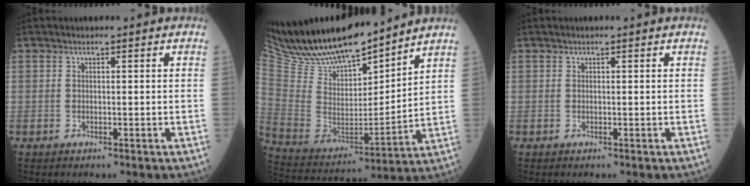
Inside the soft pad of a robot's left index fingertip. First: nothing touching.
{"total": 21.5, "force": [19.2, 4.4, 8.6], "torque": [-0.173, -0.007, 0.345]}
{"total": 0.0}